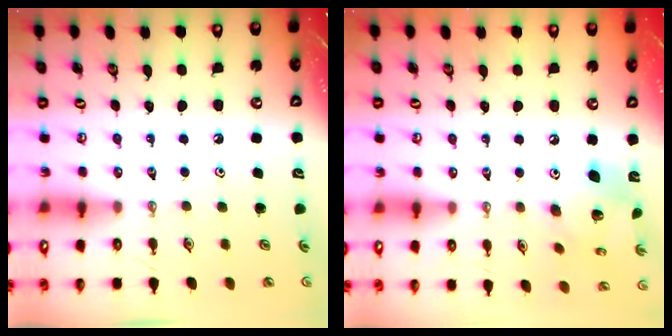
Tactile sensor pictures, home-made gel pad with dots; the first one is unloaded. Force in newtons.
{"total": 11.7, "press": 11.6, "slide": 1.0}